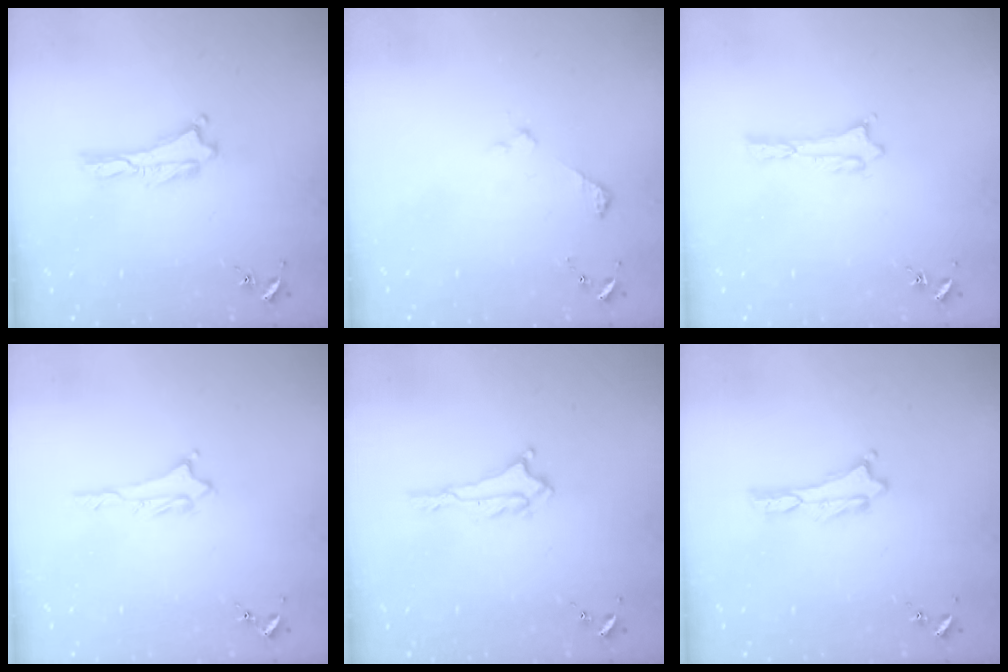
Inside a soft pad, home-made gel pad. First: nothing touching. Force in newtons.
{"total": 2.9, "press": 2.9, "slide": 0.3}
{"total": 0.7, "press": 0.7, "slide": 0.1}
{"total": 1.2, "press": 1.2, "slide": 0.1}
{"total": 1.0, "press": 1.0, "slide": 0.1}
{"total": 0.0}